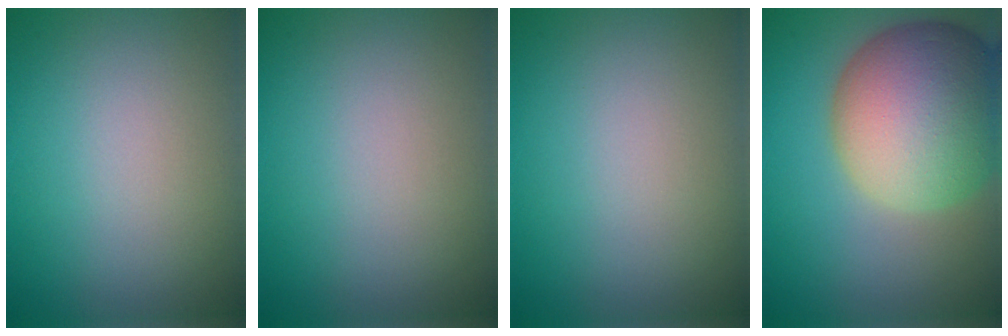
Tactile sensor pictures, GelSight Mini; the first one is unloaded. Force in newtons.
{"total": 0.0}
{"total": 0.0}
{"total": 12.5, "press": 12.4, "slide": 0.9}